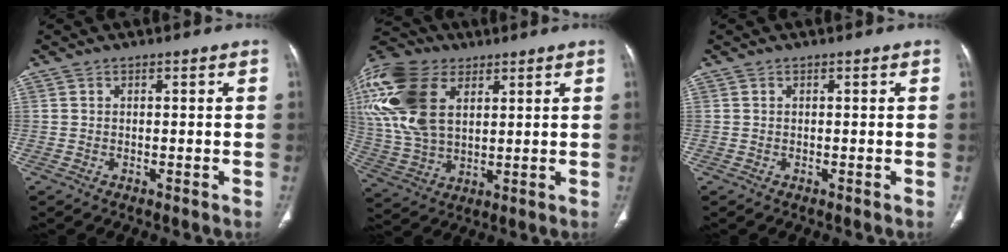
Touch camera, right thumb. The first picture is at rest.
{"total": 21.5, "force": [7.7, 13.4, 15.0], "torque": [-0.342, 0.002, 0.146]}
{"total": 0.0}